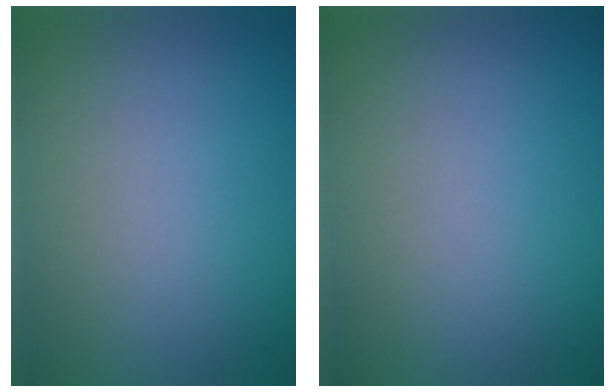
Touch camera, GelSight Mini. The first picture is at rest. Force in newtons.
{"total": 0.0}